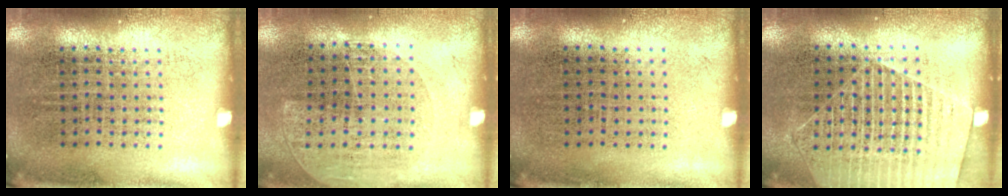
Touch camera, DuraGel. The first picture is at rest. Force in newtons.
{"total": 1.3, "press": 1.0, "slide": 0.7}
{"total": 0.0}
{"total": 1.6, "press": 1.4, "slide": 0.7}